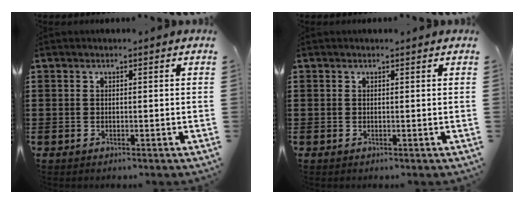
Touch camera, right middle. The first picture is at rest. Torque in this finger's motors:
{"motor_torque": [-0.05, -0.02, 0.05, 0.01]}